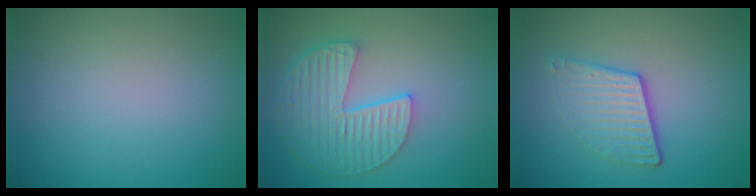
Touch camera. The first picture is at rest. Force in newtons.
{"total": 6.0, "press": 4.6, "slide": 3.8}
{"total": 3.7, "press": 2.5, "slide": 2.7}